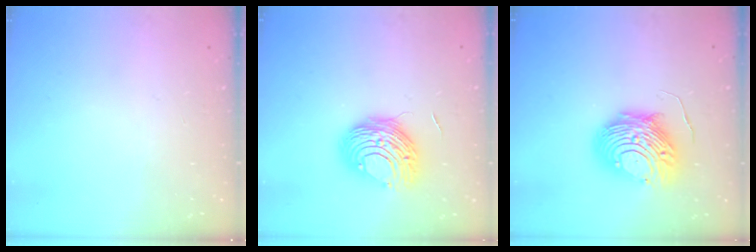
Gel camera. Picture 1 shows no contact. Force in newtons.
{"total": 10.7, "press": 10.7, "slide": 0.6}
{"total": 10.5, "press": 10.4, "slide": 1.0}